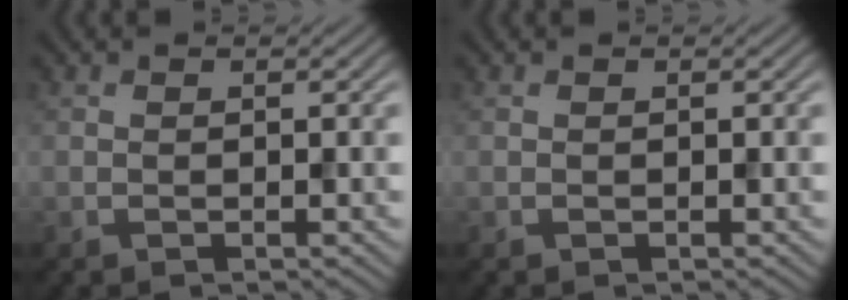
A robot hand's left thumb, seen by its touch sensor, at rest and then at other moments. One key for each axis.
{"total": 0.0}